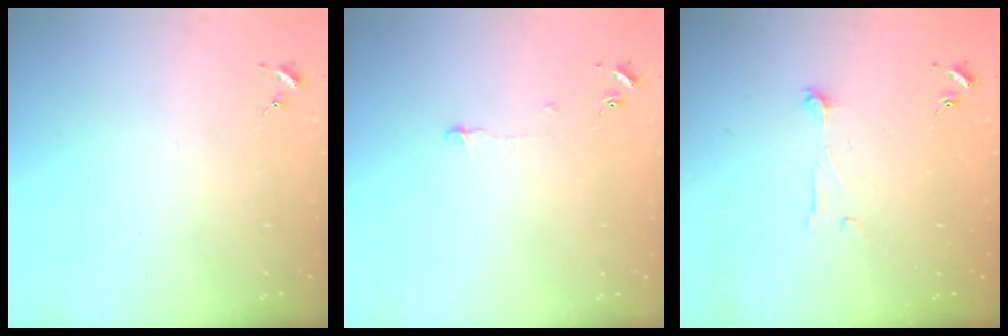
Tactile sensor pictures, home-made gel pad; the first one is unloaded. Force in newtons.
{"total": 3.3, "press": 3.3, "slide": 0.3}
{"total": 4.8, "press": 4.8, "slide": 0.4}